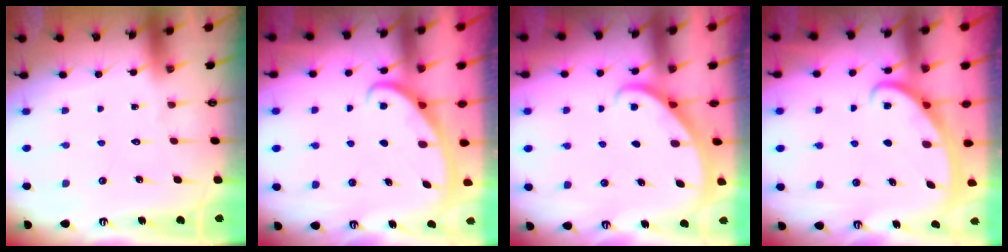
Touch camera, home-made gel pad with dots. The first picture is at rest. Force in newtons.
{"total": 3.0, "press": 2.9, "slide": 0.4}
{"total": 2.1, "press": 2.1, "slide": 0.2}
{"total": 2.7, "press": 2.7, "slide": 0.4}